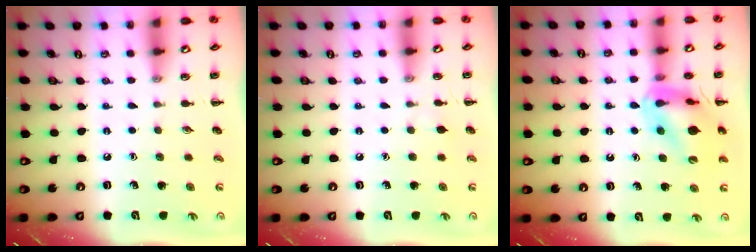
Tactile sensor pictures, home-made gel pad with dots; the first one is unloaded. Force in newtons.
{"total": 2.8, "press": 2.6, "slide": 0.8}
{"total": 14.2, "press": 13.9, "slide": 2.7}